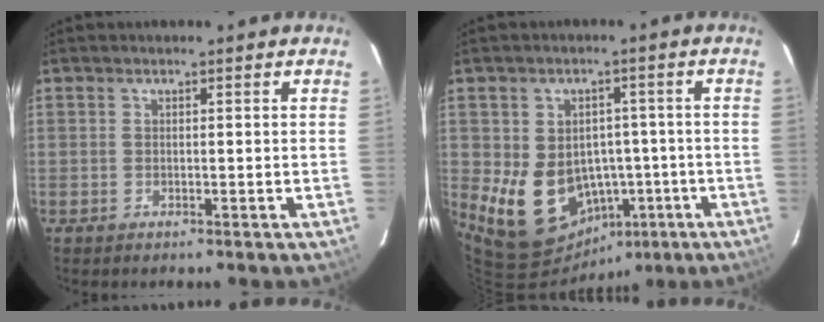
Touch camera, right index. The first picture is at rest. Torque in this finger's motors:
{"motor_torque": [1.66, -0.47, 0.77, 0.08]}